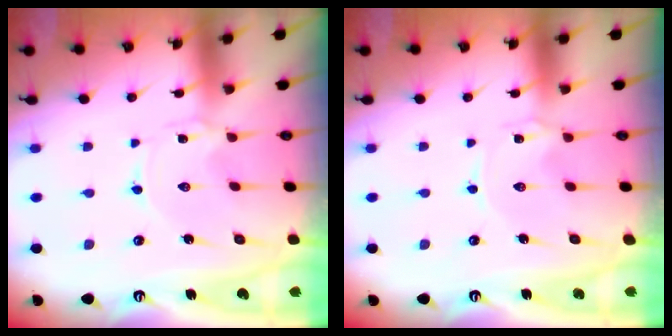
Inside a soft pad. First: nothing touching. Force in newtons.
{"total": 0.0}